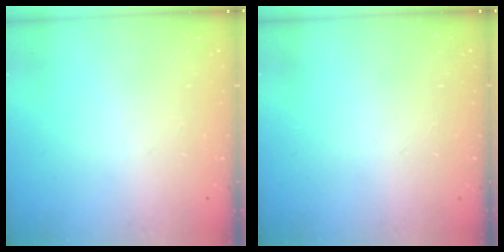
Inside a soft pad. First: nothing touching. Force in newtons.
{"total": 0.0}